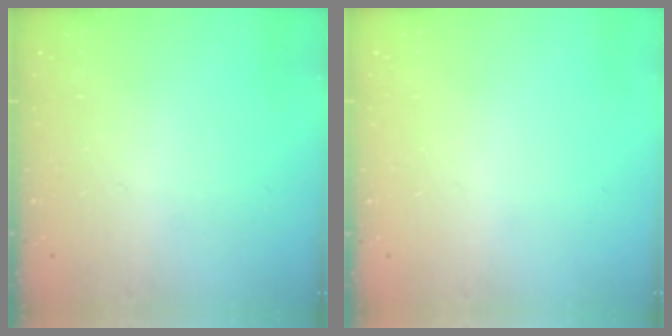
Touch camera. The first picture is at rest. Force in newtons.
{"total": 0.0}